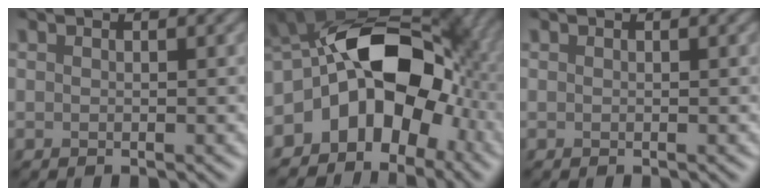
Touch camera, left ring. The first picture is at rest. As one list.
[{"total": 12.9, "force": [-4.8, 8.5, 8.4], "torque": [-0.112, 0.007, -0.090]}, {"total": 0.0}]